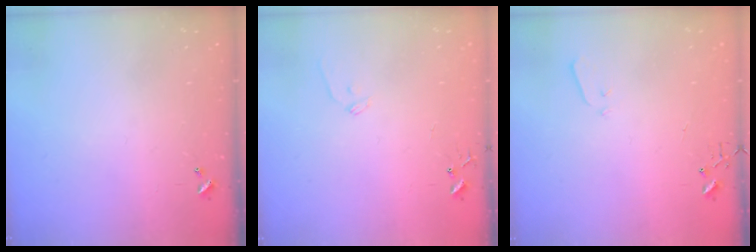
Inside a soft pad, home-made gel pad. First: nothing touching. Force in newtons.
{"total": 6.6, "press": 6.6, "slide": 0.6}
{"total": 3.3, "press": 3.2, "slide": 0.5}